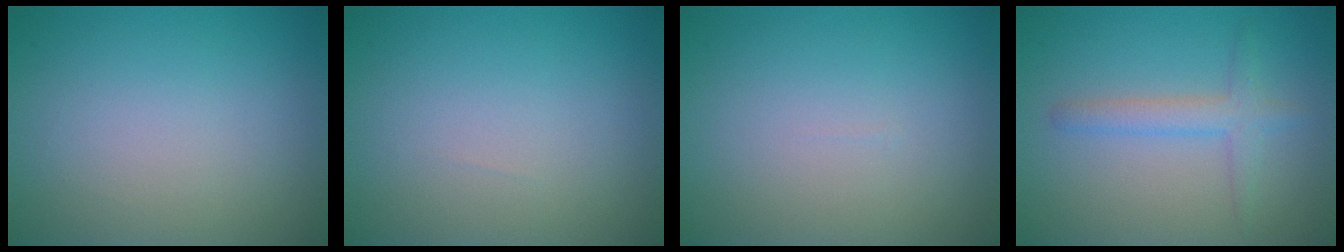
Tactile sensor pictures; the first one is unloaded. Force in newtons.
{"total": 0.0}
{"total": 0.0}
{"total": 2.3, "press": 2.3, "slide": 0.0}